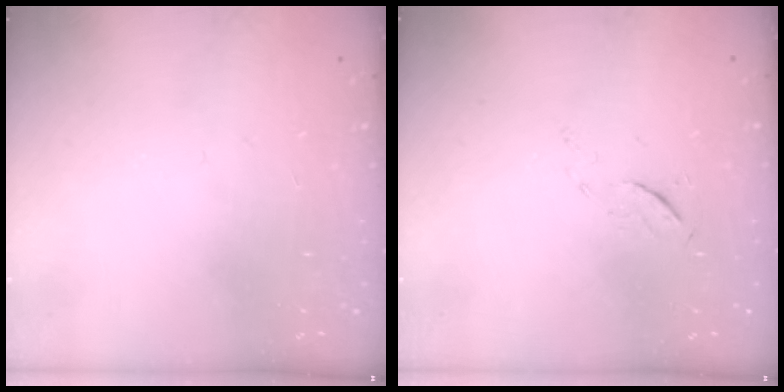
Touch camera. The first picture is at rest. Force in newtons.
{"total": 5.3, "press": 5.3, "slide": 0.5}